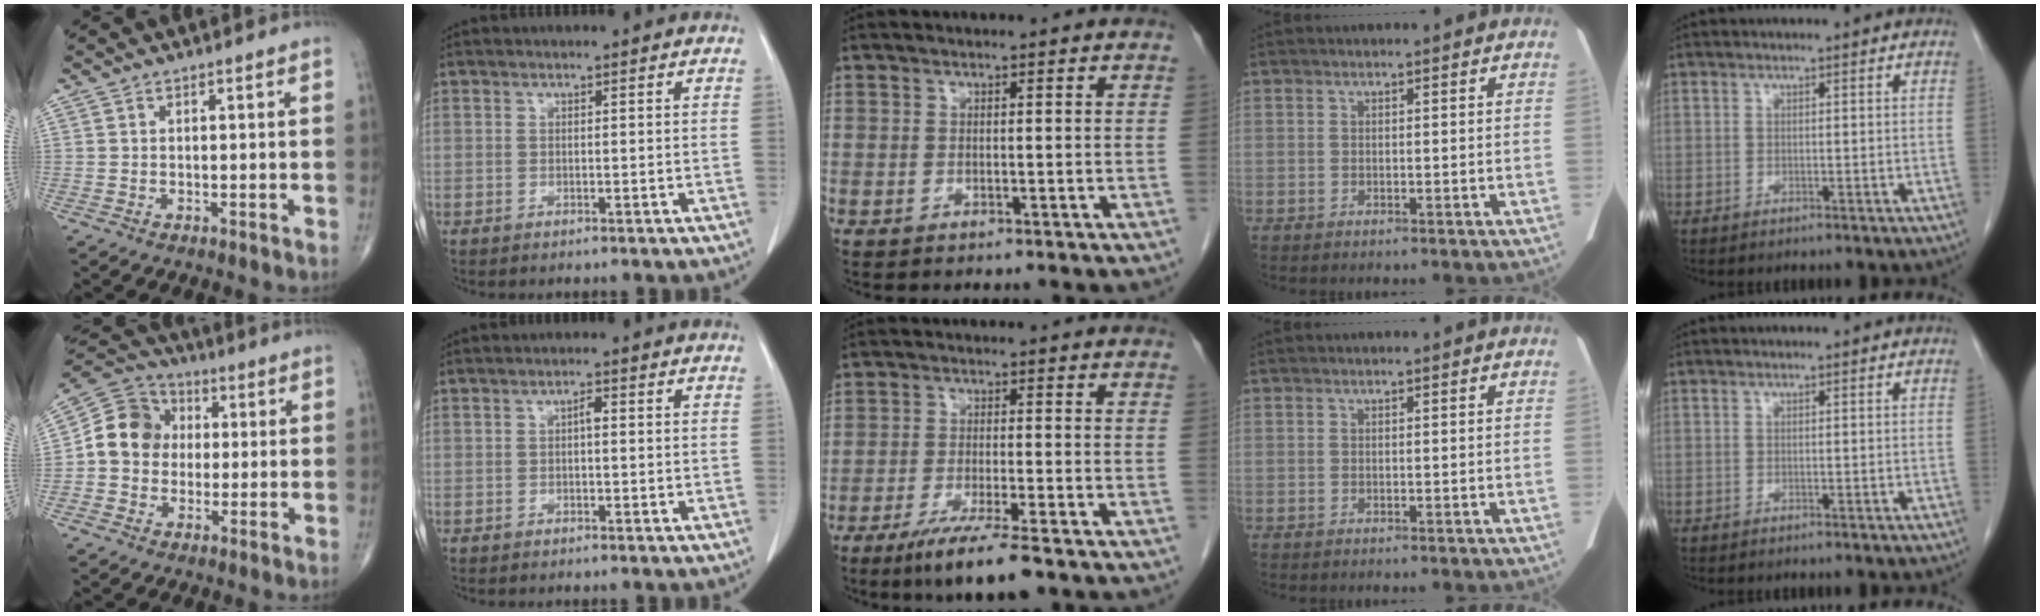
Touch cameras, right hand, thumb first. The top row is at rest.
{"thumb": {"total": 10.7, "force": [0.4, 9.3, 5.1], "torque": [-0.068, 0.028, -0.008]}, "index": {"total": 1.6, "force": [0.3, 0.5, 1.5], "torque": [-0.020, 0.004, 0.004]}, "middle": {"total": 8.4, "force": [-5.8, 0.1, 6.1], "torque": [-0.105, -0.023, -0.095]}}